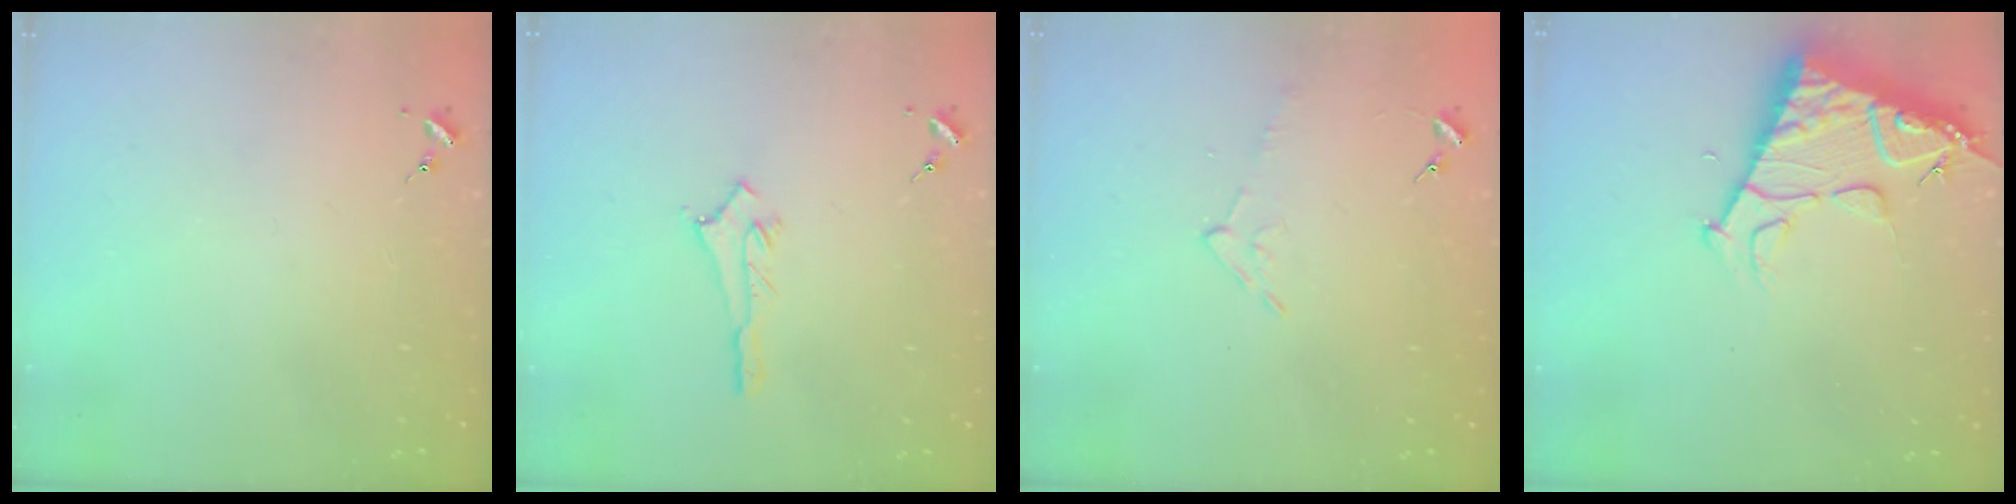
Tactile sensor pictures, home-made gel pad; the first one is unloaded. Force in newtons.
{"total": 2.9, "press": 2.8, "slide": 0.4}
{"total": 4.7, "press": 4.7, "slide": 0.5}
{"total": 13.0, "press": 12.9, "slide": 1.3}